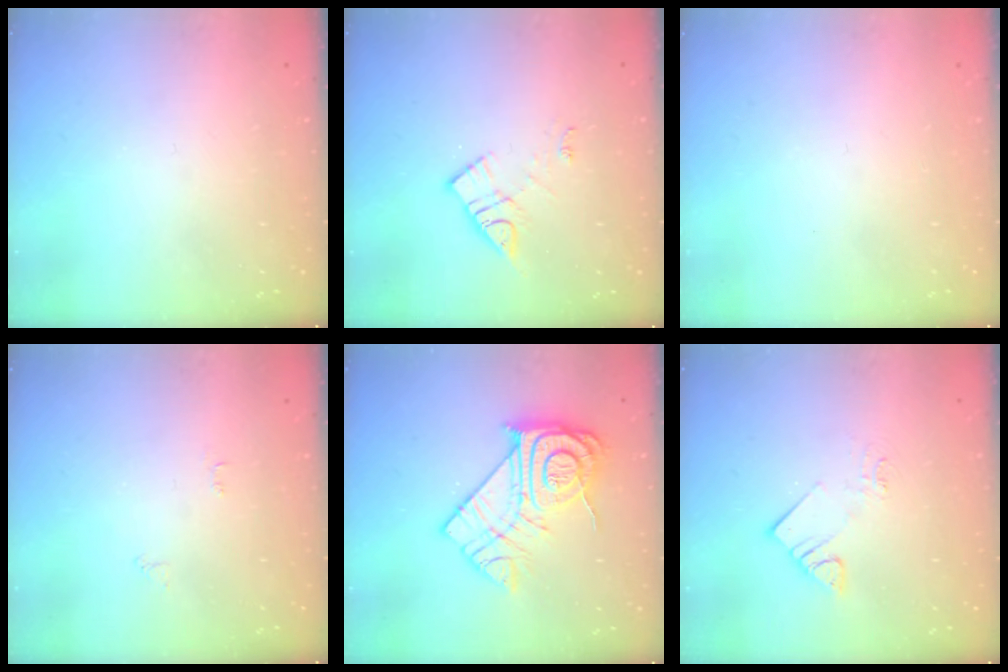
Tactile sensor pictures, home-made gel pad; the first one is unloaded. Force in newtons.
{"total": 10.8, "press": 10.8, "slide": 0.7}
{"total": 1.5, "press": 1.5, "slide": 0.1}
{"total": 2.5, "press": 2.5, "slide": 0.4}
{"total": 17.0, "press": 16.9, "slide": 1.6}
{"total": 4.6, "press": 4.6, "slide": 0.1}